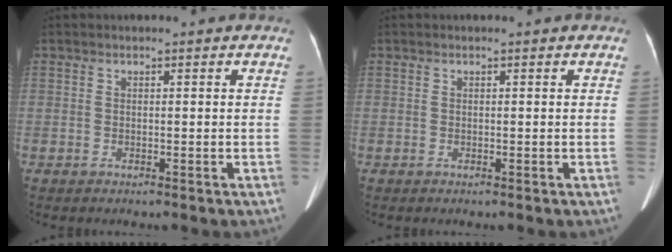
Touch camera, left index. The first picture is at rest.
{"total": 0.0}